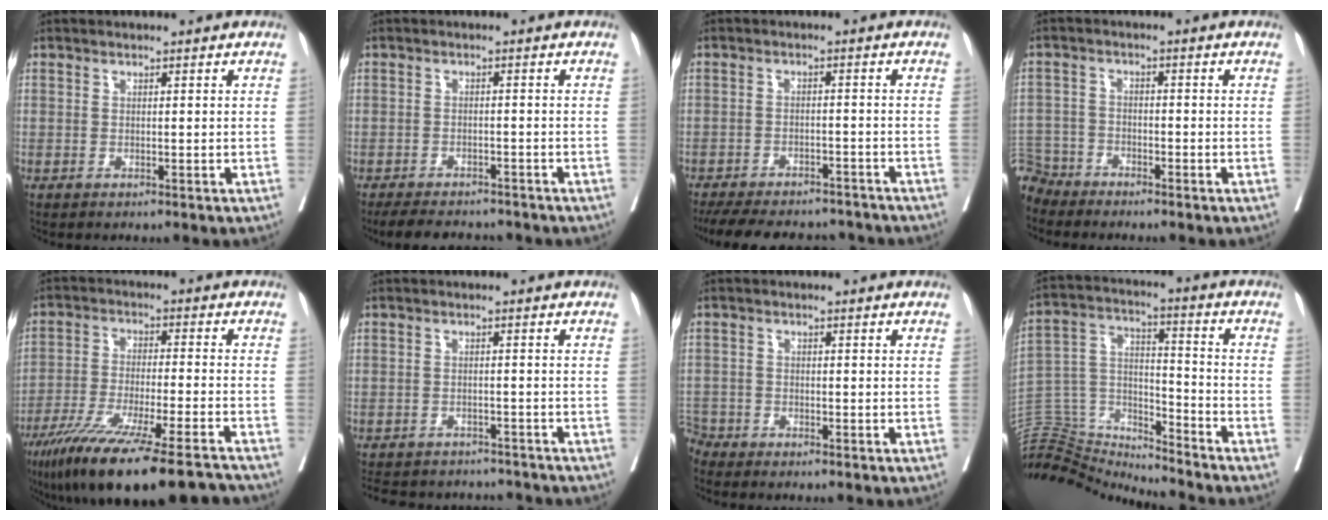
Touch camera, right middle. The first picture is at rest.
{"total": 7.9, "force": [-7.1, 2.4, 2.6], "torque": [-0.032, -0.006, -0.099]}
{"total": 17.7, "force": [-15.6, 5.1, 6.6], "torque": [-0.162, -0.014, -0.211]}
{"total": 6.0, "force": [-5.6, 2.2, -0.8], "torque": [0.018, 0.002, -0.111]}
{"total": 21.8, "force": [-17.4, 1.1, 13.0], "torque": [-0.185, -0.045, -0.275]}
{"total": 13.9, "force": [-12.6, 4.4, 3.8], "torque": [-0.087, 0.006, -0.160]}
{"total": 3.1, "force": [-2.9, 0.9, -0.5], "torque": [0.010, -0.004, -0.058]}
{"total": 14.7, "force": [-14.5, 2.6, 0.6], "torque": [-0.015, 0.067, -0.257]}